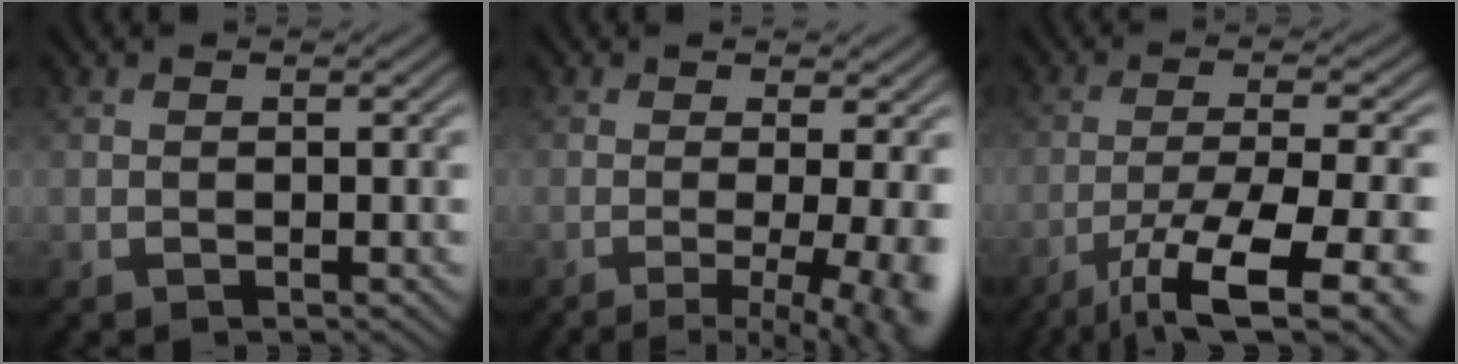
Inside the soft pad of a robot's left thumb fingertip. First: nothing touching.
{"total": 9.0, "force": [-2.2, 2.3, 8.4], "torque": [-0.096, -0.006, -0.023]}
{"total": 14.3, "force": [-8.3, 3.5, 11.1], "torque": [-0.189, -0.018, -0.120]}